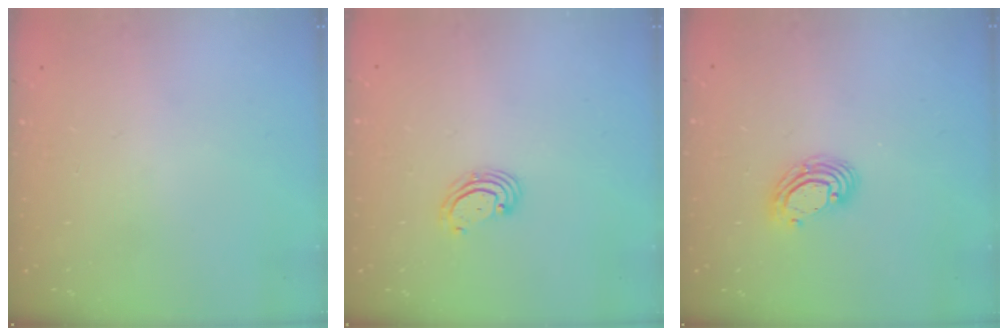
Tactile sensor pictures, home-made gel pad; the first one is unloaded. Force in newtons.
{"total": 3.1, "press": 3.1, "slide": 0.6}
{"total": 8.2, "press": 8.1, "slide": 1.4}